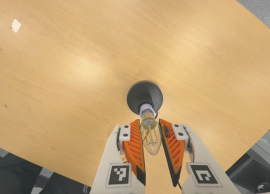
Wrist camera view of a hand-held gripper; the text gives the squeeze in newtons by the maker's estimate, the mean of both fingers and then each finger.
{"total": 11.8, "left": 11.5, "right": 12.2}